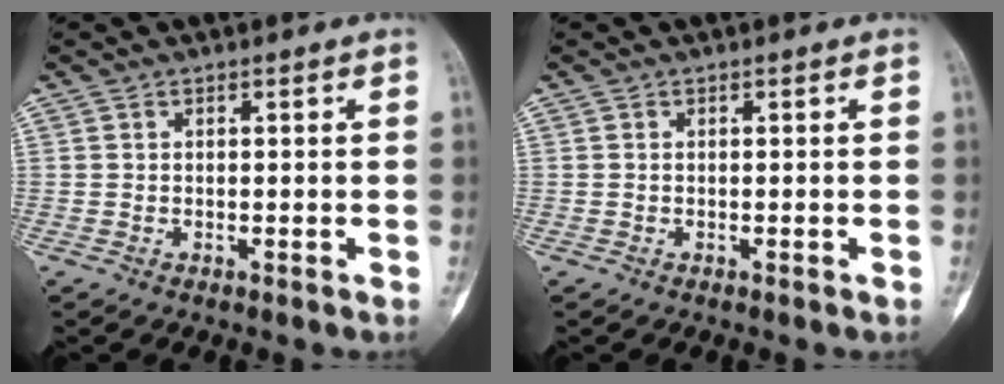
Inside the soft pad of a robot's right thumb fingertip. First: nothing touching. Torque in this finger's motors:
{"motor_torque": [-0.33, -0.57, -0.08, 0.00, -0.02]}